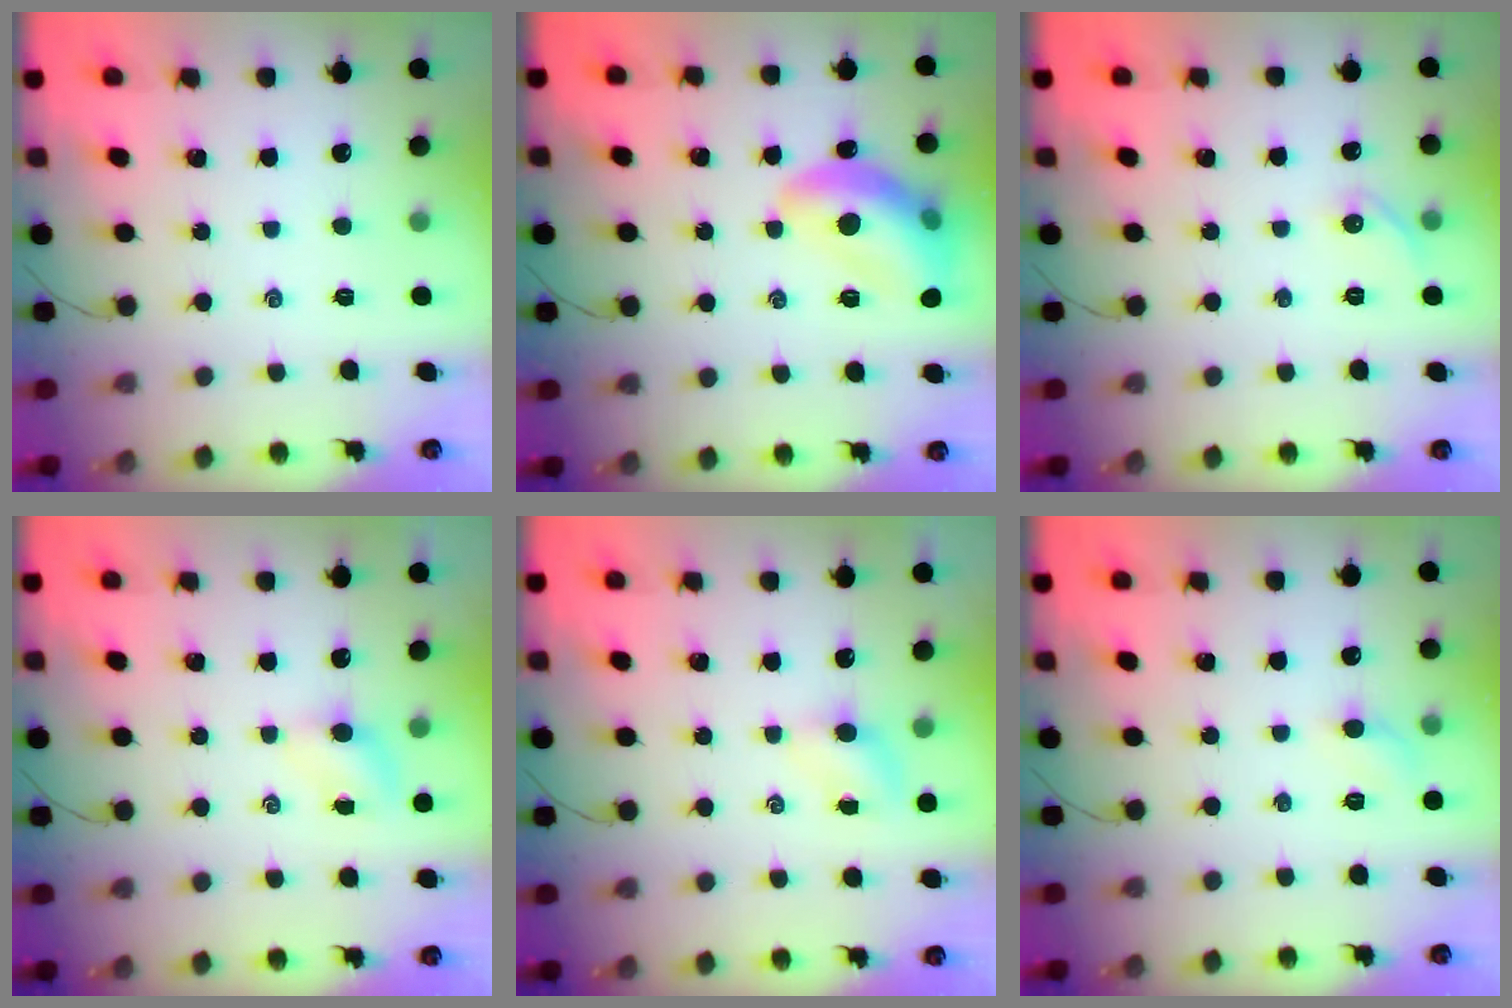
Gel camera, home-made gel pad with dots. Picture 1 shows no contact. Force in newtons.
{"total": 14.6, "press": 14.5, "slide": 1.5}
{"total": 5.2, "press": 5.0, "slide": 1.2}
{"total": 4.2, "press": 4.1, "slide": 1.1}
{"total": 4.2, "press": 4.1, "slide": 1.1}
{"total": 4.5, "press": 4.2, "slide": 1.5}